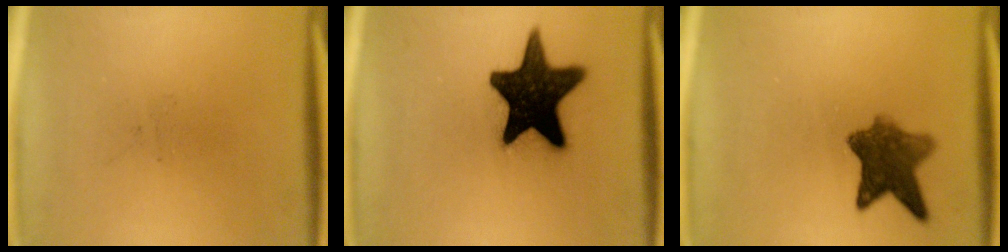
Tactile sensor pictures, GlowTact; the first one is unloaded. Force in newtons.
{"total": 17.9}
{"total": 7.5}